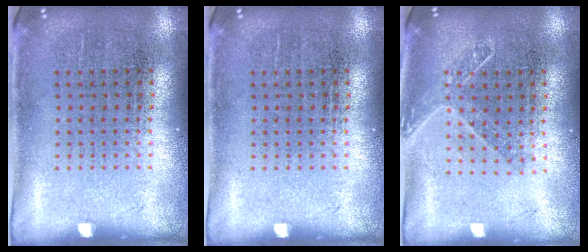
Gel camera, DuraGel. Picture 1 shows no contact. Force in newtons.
{"total": 0.0}
{"total": 1.4, "press": 1.1, "slide": 0.8}